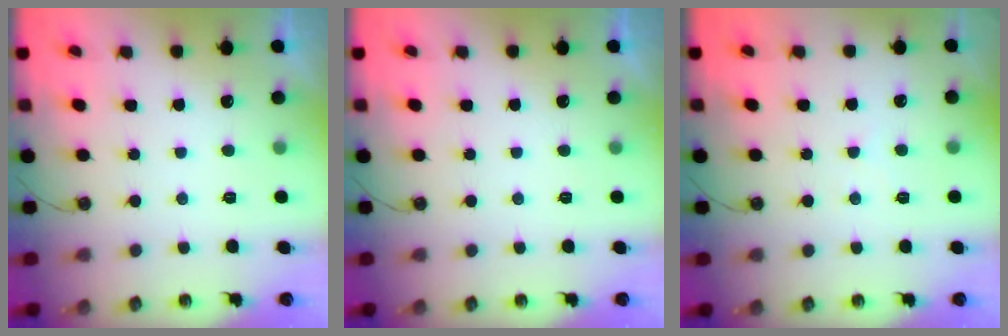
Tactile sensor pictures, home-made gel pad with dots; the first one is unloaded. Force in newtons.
{"total": 0.0}
{"total": 3.1, "press": 3.1, "slide": 0.5}